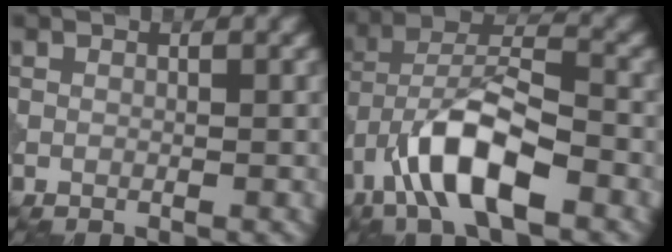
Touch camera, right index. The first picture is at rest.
{"total": 9.4, "force": [-4.6, 3.3, 7.5], "torque": [-0.131, 0.016, -0.089]}